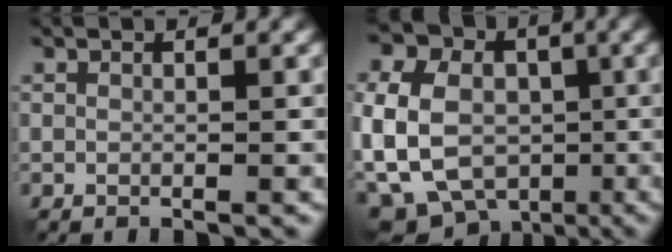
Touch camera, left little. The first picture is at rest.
{"total": 16.6, "force": [-1.3, 14.2, 8.5], "torque": [-0.215, 0.010, -0.054]}